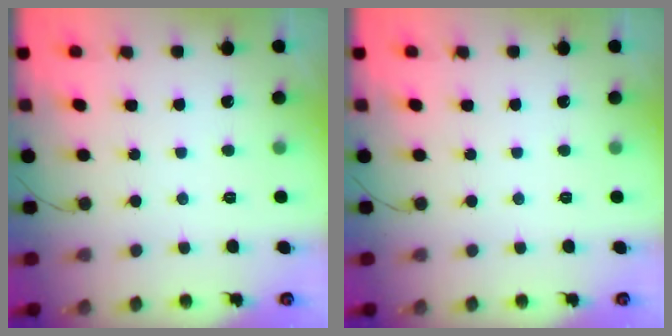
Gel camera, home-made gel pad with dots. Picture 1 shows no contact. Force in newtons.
{"total": 0.0}